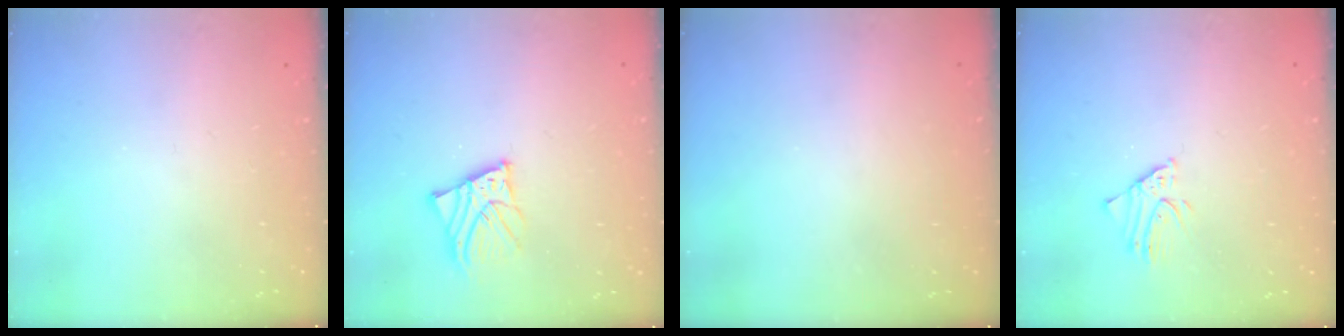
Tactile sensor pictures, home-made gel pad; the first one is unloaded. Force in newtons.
{"total": 6.4, "press": 6.4, "slide": 0.8}
{"total": 0.5, "press": 0.5, "slide": 0.1}
{"total": 2.2, "press": 2.2, "slide": 0.1}